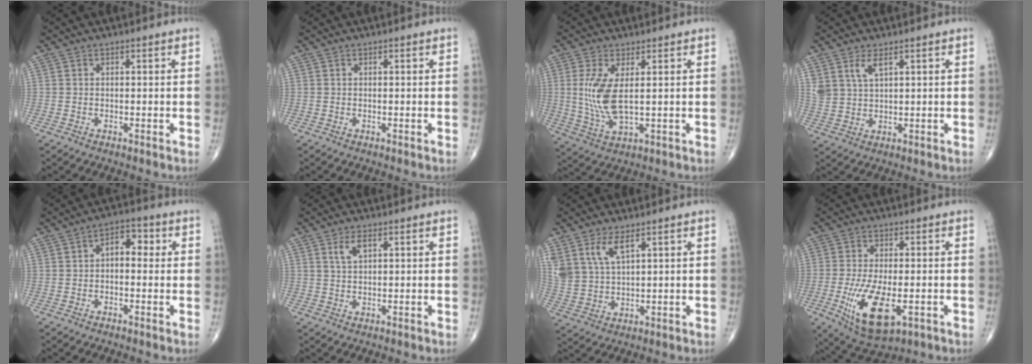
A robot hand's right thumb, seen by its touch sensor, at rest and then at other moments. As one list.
[{"total": 0.0}, {"total": 8.8, "force": [1.2, 3.3, 8.1], "torque": [-0.183, -0.016, 0.033]}, {"total": 4.4, "force": [2.6, 1.8, 3.0], "torque": [-0.062, -0.012, 0.058]}, {"total": 5.4, "force": [0.6, 3.2, 4.3], "torque": [-0.038, 0.017, -0.002]}, {"total": 3.0, "force": [1.5, 1.3, 2.3], "torque": [-0.044, 0.002, 0.032]}, {"total": 7.1, "force": [4.2, 2.9, 5.0], "torque": [-0.105, -0.016, 0.094]}, {"total": 12.5, "force": [-3.7, 5.6, 10.6], "torque": [-0.193, -0.012, -0.051]}]